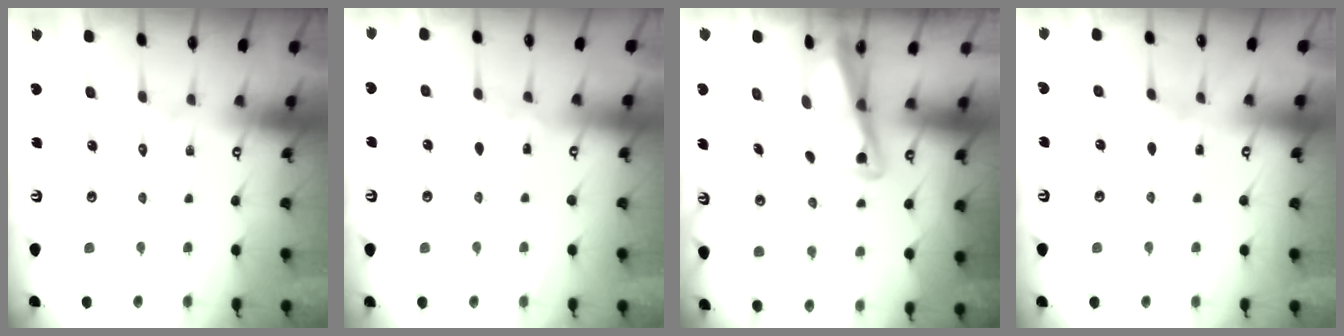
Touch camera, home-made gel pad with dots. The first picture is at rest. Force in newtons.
{"total": 2.7, "press": 2.7, "slide": 0.4}
{"total": 4.0, "press": 3.9, "slide": 1.0}
{"total": 2.3, "press": 2.3, "slide": 0.3}